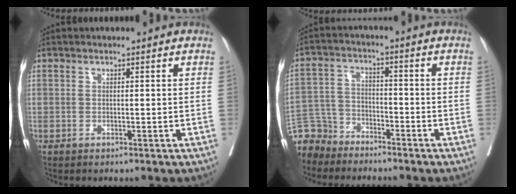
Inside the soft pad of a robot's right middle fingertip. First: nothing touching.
{"total": 7.4, "force": [-6.6, 3.1, -0.5], "torque": [0.009, 0.010, -0.134]}